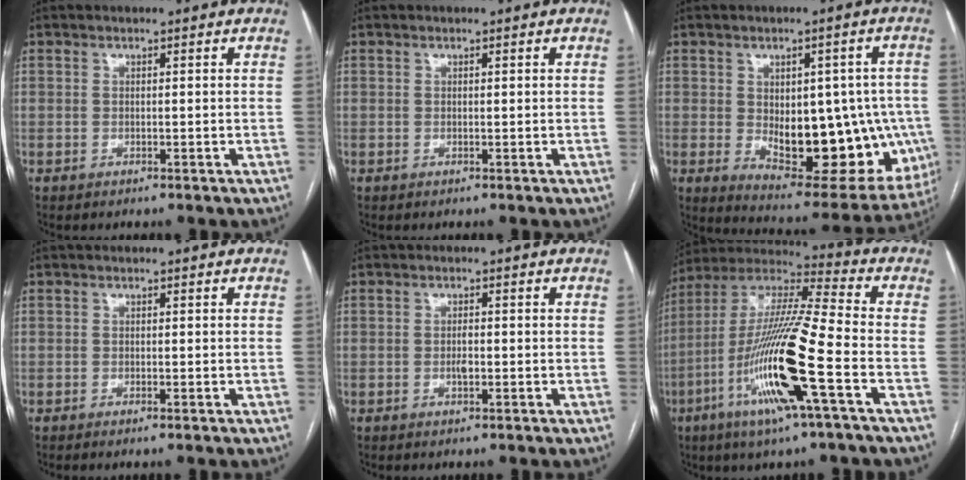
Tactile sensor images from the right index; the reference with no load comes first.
{"total": 0.0}
{"total": 19.2, "force": [-2.2, 9.4, 16.6], "torque": [-0.194, 0.010, -0.001]}
{"total": 0.6, "force": [-0.4, -0.1, 0.4], "torque": [-0.008, 0.000, -0.005]}
{"total": 1.6, "force": [-0.3, 0.6, 1.4], "torque": [-0.026, 0.001, -0.005]}
{"total": 19.1, "force": [-6.6, 0.3, 17.9], "torque": [-0.369, -0.019, -0.132]}